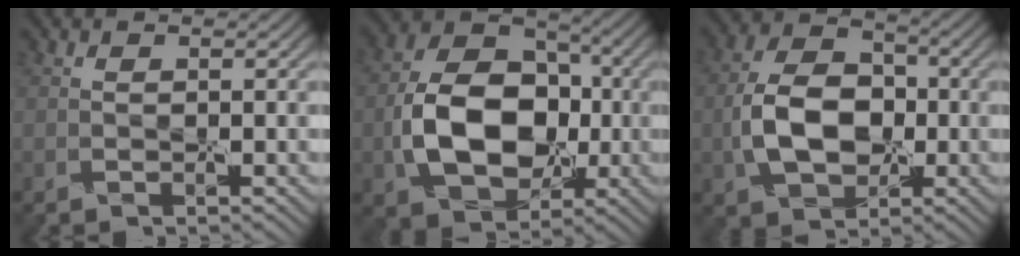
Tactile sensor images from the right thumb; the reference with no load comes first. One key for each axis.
{"total": 10.7, "fx": -1.6, "fy": 7.9, "fz": 7.0, "tx": -0.130, "ty": 0.005, "tz": -0.035}
{"total": 8.0, "fx": -1.3, "fy": 5.7, "fz": 5.5, "tx": -0.115, "ty": 0.010, "tz": -0.033}